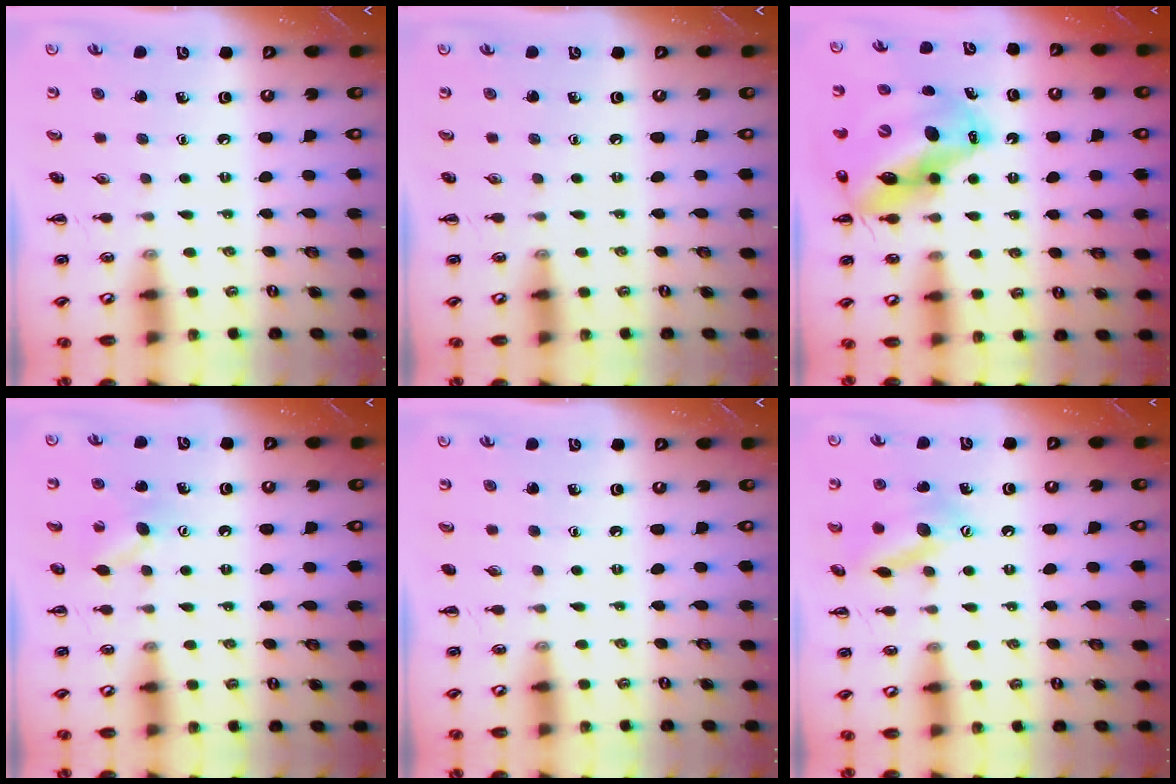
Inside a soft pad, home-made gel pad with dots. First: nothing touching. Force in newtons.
{"total": 0.0}
{"total": 15.8, "press": 15.3, "slide": 4.2}
{"total": 6.8, "press": 6.6, "slide": 1.5}
{"total": 0.0}
{"total": 14.1, "press": 14.0, "slide": 1.0}